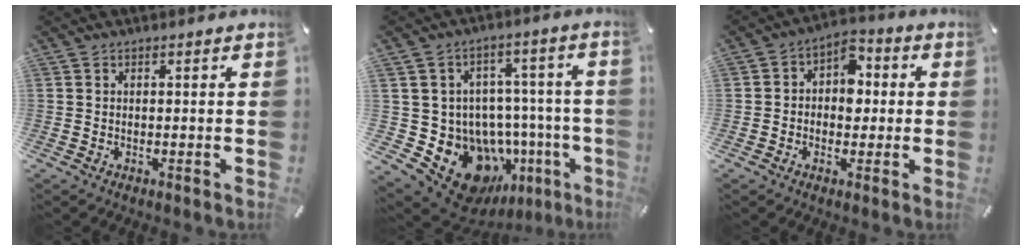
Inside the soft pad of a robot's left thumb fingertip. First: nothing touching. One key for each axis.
{"total": 17.0, "fx": -8.2, "fy": 12.0, "fz": 8.9, "tx": -0.133, "ty": 0.033, "tz": -0.117}
{"total": 7.1, "fx": -0.5, "fy": 5.8, "fz": 3.9, "tx": -0.056, "ty": 0.011, "tz": -0.014}